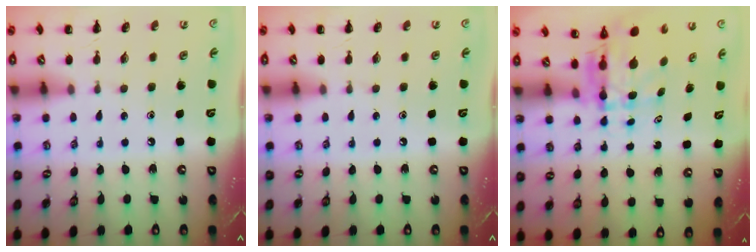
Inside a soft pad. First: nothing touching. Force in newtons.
{"total": 0.0}
{"total": 5.6, "press": 5.4, "slide": 1.5}